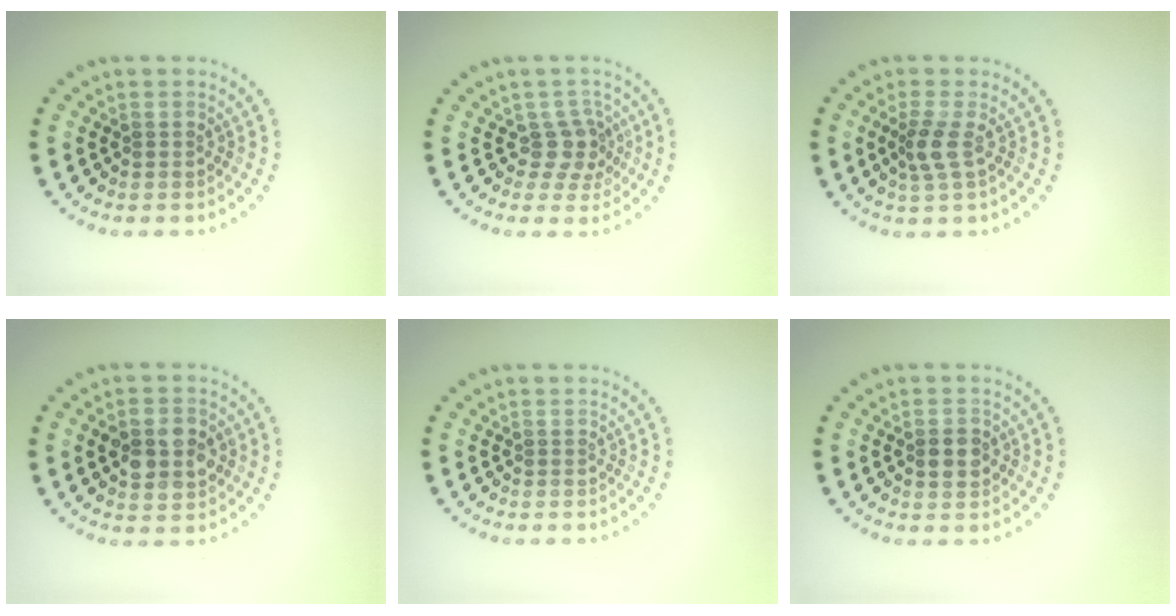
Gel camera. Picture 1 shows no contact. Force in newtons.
{"total": 2.5, "press": 2.0, "slide": 1.6}
{"total": 2.0, "press": 1.6, "slide": 1.2}
{"total": 4.1, "press": 4.1, "slide": 0.2}
{"total": 0.0}
{"total": 2.1, "press": 2.1, "slide": 0.0}